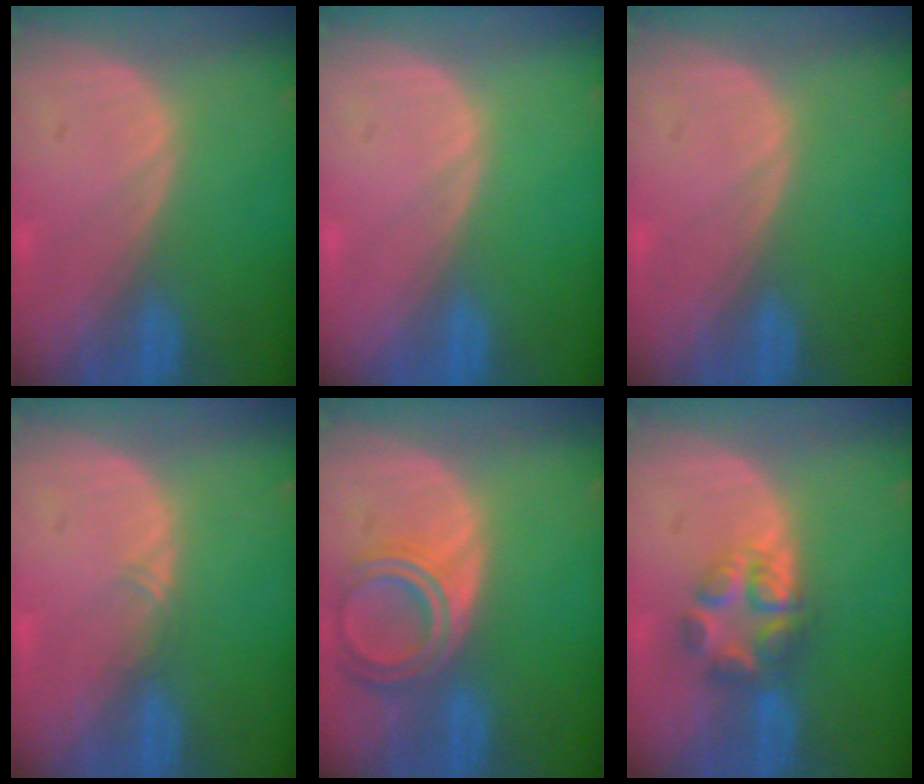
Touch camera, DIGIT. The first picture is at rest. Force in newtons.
{"total": 0.0}
{"total": 0.0}
{"total": 0.8, "press": 0.7, "slide": 0.4}
{"total": 6.7, "press": 6.1, "slide": 2.8}
{"total": 5.8, "press": 5.6, "slide": 1.6}